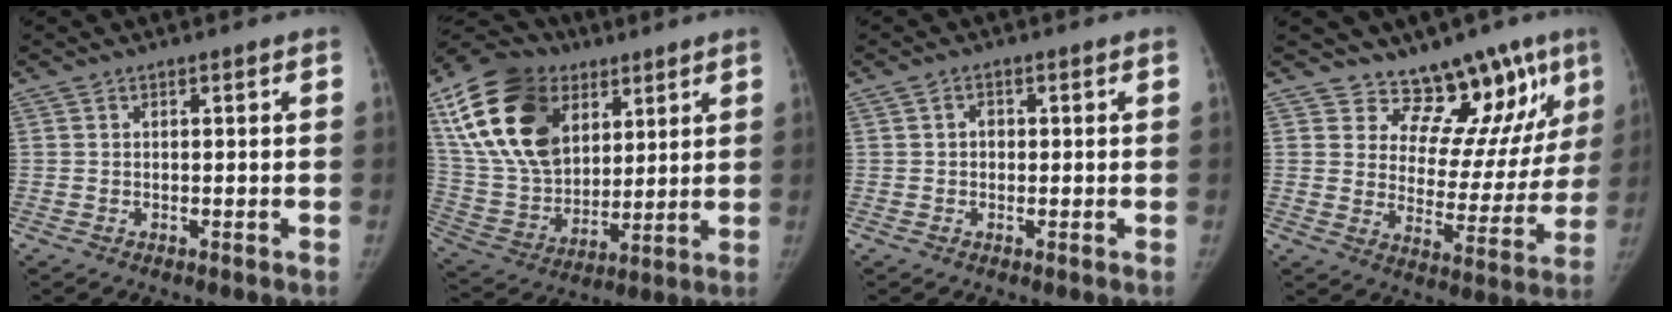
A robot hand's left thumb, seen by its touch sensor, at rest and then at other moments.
{"total": 24.7, "force": [10.3, 16.7, 15.0], "torque": [-0.274, -0.012, 0.189]}
{"total": 1.6, "force": [0.1, 1.4, 0.8], "torque": [-0.004, 0.004, -0.001]}
{"total": 14.6, "force": [11.3, 6.9, 6.0], "torque": [-0.021, -0.091, 0.156]}